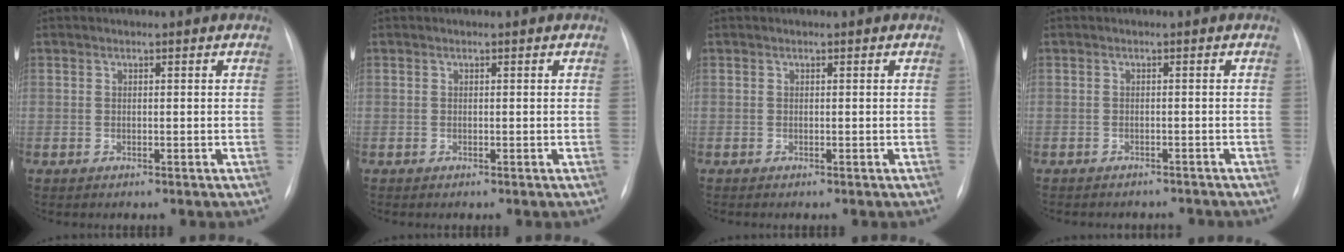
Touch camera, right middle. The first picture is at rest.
{"total": 0.0}
{"total": 0.0}
{"total": 4.5, "force": [-4.2, 1.7, 0.5], "torque": [-0.005, 0.002, -0.044]}